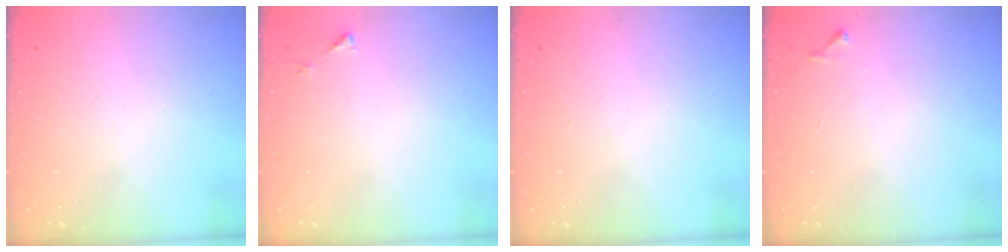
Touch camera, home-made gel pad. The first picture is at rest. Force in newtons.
{"total": 3.5, "press": 3.5, "slide": 0.3}
{"total": 0.0}
{"total": 4.4, "press": 4.4, "slide": 0.7}